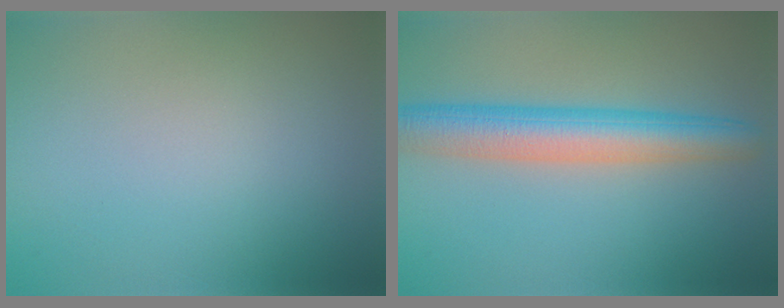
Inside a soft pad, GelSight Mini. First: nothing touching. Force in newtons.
{"total": 6.3, "press": 6.3, "slide": 0.2}